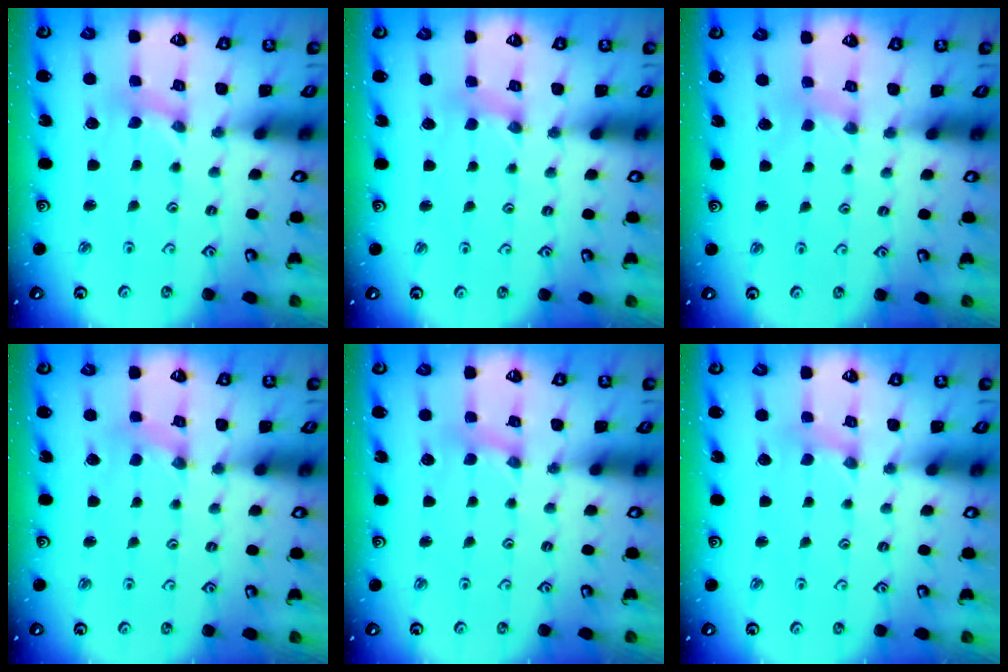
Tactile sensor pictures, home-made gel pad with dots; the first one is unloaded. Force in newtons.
{"total": 2.8, "press": 2.8, "slide": 0.3}
{"total": 1.8, "press": 1.8, "slide": 0.4}
{"total": 0.8, "press": 0.8, "slide": 0.2}
{"total": 0.6, "press": 0.5, "slide": 0.1}
{"total": 0.0}